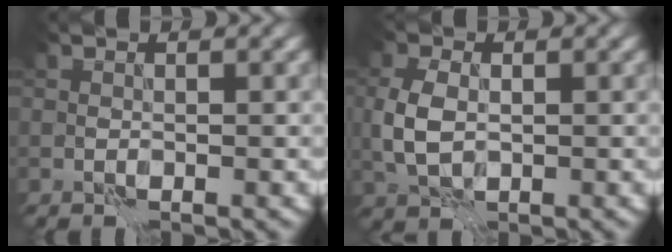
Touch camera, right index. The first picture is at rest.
{"total": 3.6, "force": [0.1, 2.4, 2.6], "torque": [-0.067, -0.003, 0.002]}